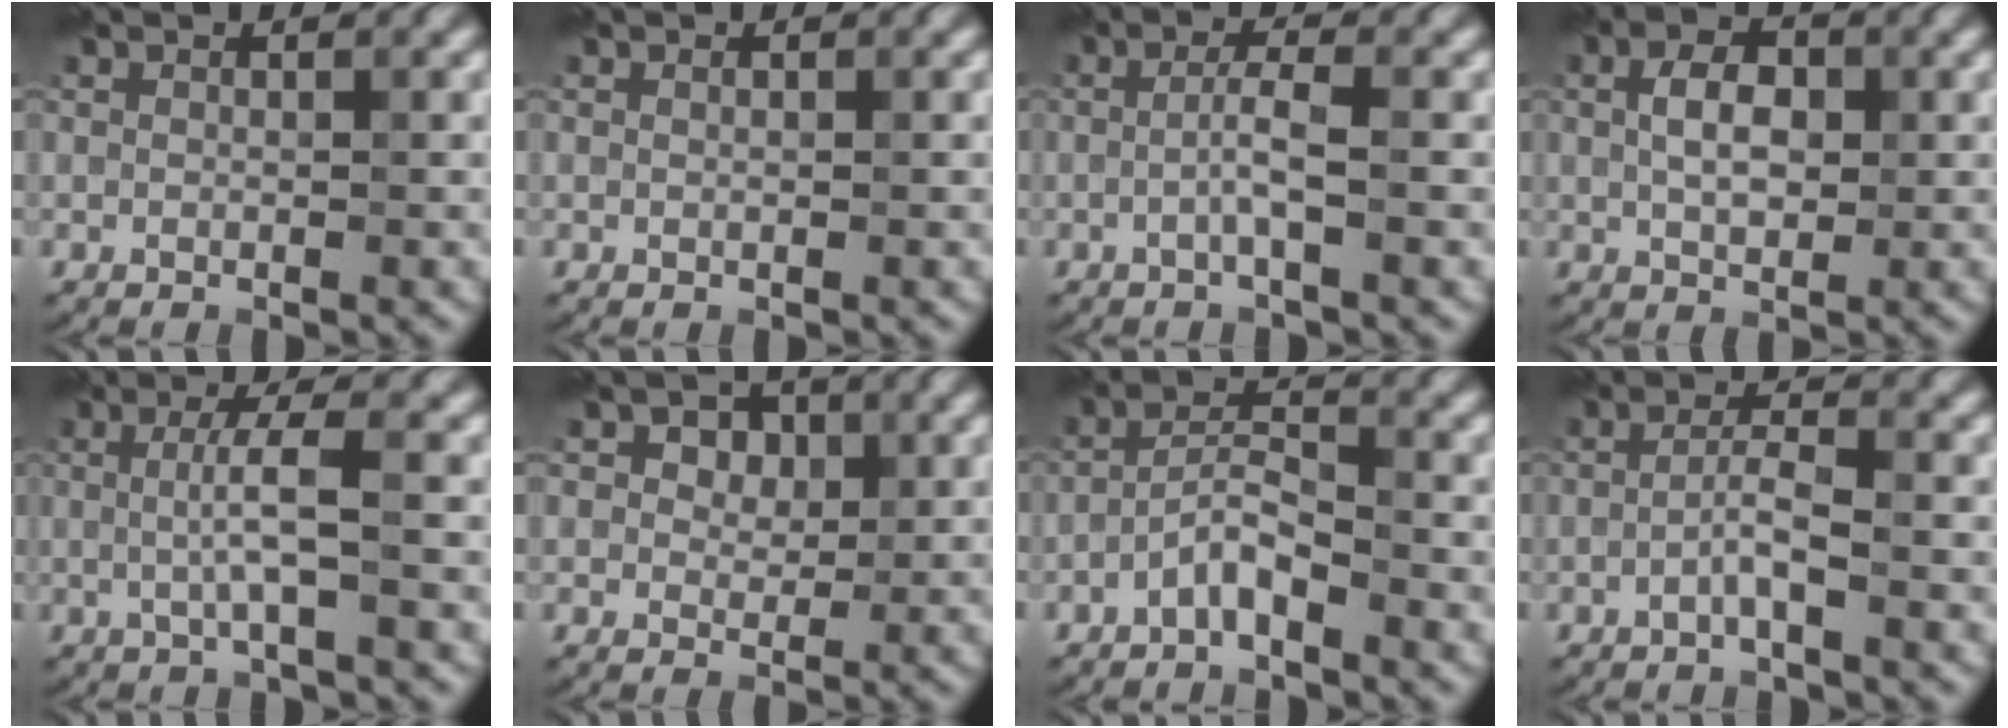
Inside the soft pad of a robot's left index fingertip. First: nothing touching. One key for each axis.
{"total": 0.0}
{"total": 1.9, "fx": -0.5, "fy": -0.1, "fz": 1.8, "tx": -0.036, "ty": 0.009, "tz": -0.015}
{"total": 3.3, "fx": 0.6, "fy": 1.9, "fz": 2.6, "tx": -0.051, "ty": 0.006, "tz": 0.008}
{"total": 2.9, "fx": 0.1, "fy": 0.1, "fz": 2.9, "tx": -0.056, "ty": 0.001, "tz": -0.001}
{"total": 2.9, "fx": 1.4, "fy": 2.1, "fz": 1.6, "tx": -0.016, "ty": 0.006, "tz": -0.002}
{"total": 2.6, "fx": -1.8, "fy": 0.5, "fz": 1.8, "tx": -0.038, "ty": 0.013, "tz": -0.042}
{"total": 1.8, "fx": -0.8, "fy": -0.1, "fz": 1.6, "tx": -0.033, "ty": 0.011, "tz": -0.021}